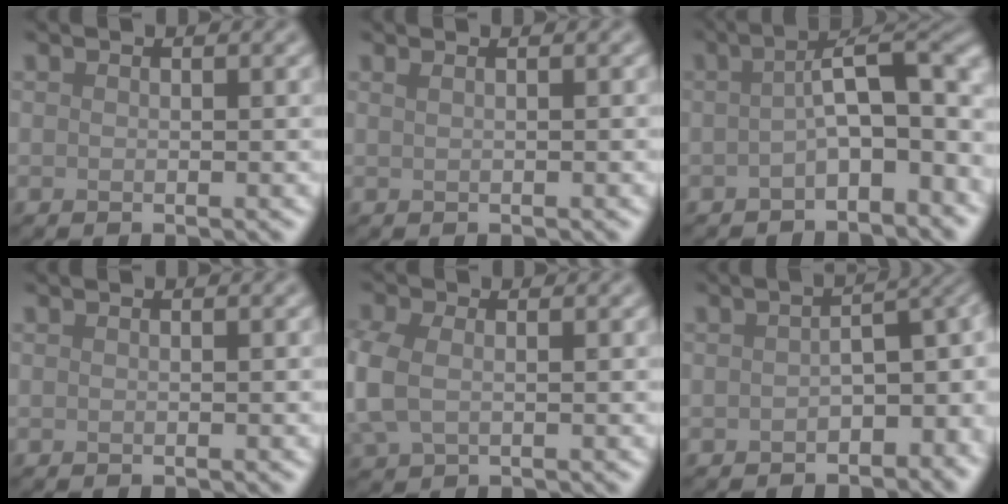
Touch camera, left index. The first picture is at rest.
{"total": 1.3, "force": [0.8, 0.7, 0.7], "torque": [-0.006, -0.003, -0.001]}
{"total": 6.1, "force": [-1.7, 2.3, 5.4], "torque": [-0.069, 0.014, -0.036]}
{"total": 0.0}
{"total": 3.6, "force": [-0.2, 2.5, 2.6], "torque": [-0.077, -0.003, -0.009]}
{"total": 5.4, "force": [-1.4, 2.9, 4.3], "torque": [-0.038, 0.002, -0.027]}